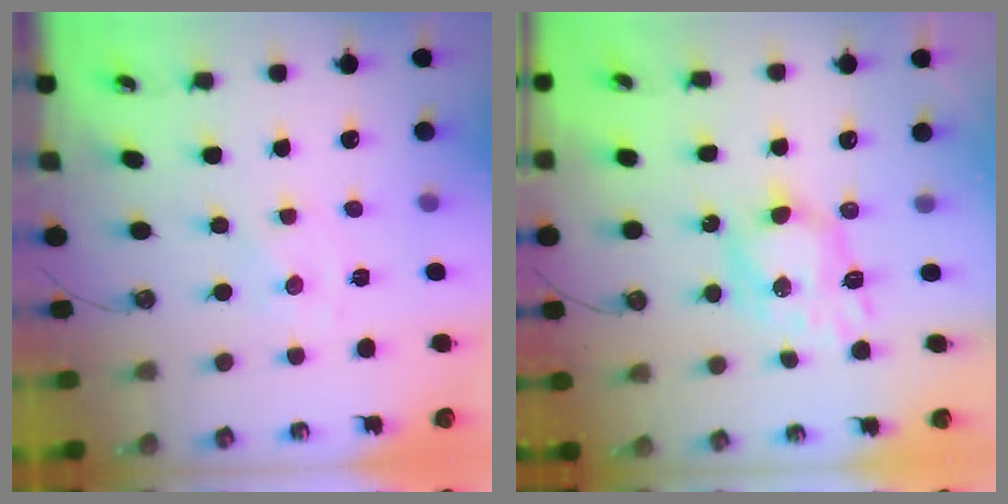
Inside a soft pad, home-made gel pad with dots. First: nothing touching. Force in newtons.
{"total": 8.6, "press": 8.6, "slide": 0.8}